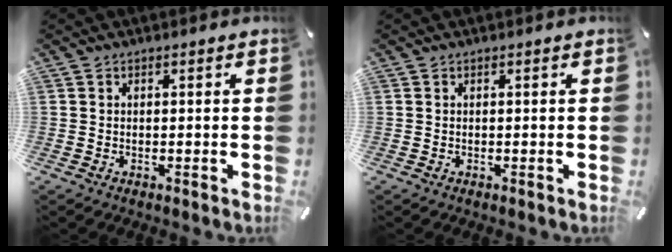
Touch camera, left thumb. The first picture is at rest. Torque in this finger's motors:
{"motor_torque": [-0.03, -0.02, 0.03, -0.03, 0.00]}